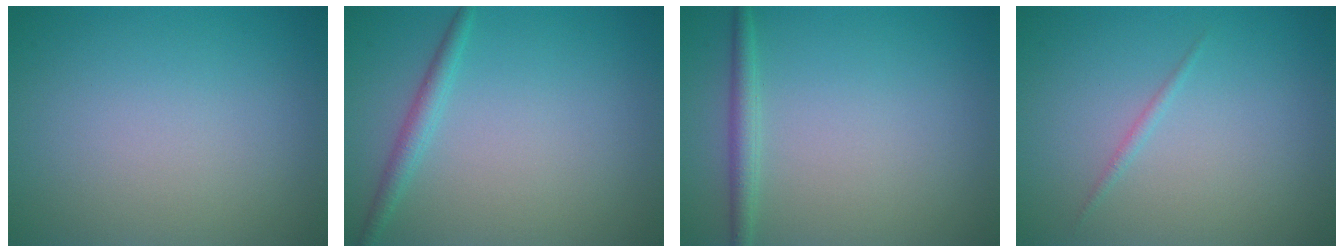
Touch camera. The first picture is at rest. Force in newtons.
{"total": 1.7, "press": 1.7, "slide": 0.0}
{"total": 1.7, "press": 1.7, "slide": 0.0}
{"total": 0.6, "press": 0.6, "slide": 0.0}